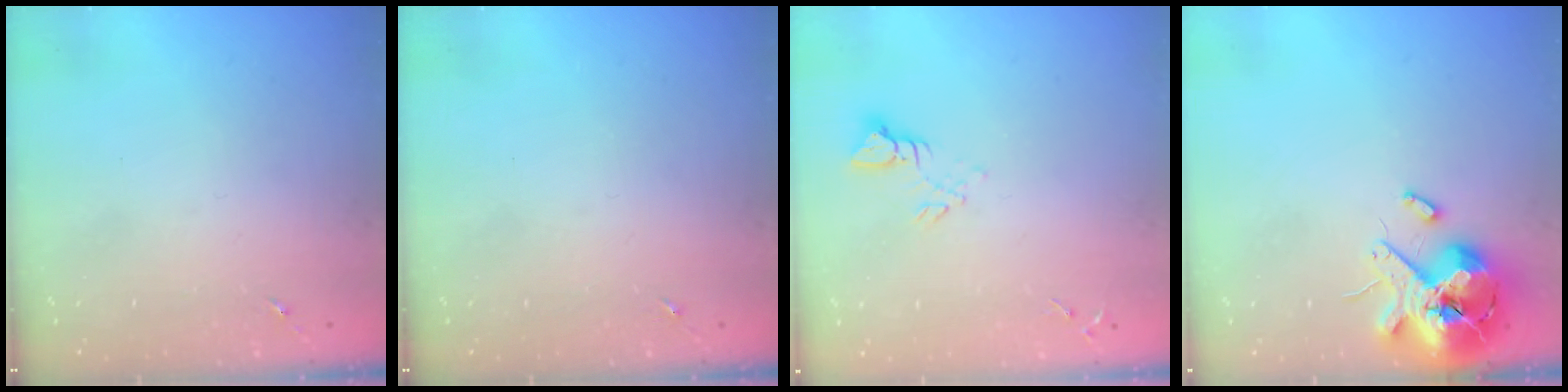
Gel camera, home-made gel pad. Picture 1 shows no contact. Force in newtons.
{"total": 0.0}
{"total": 3.9, "press": 3.9, "slide": 0.3}
{"total": 13.6, "press": 13.5, "slide": 2.2}